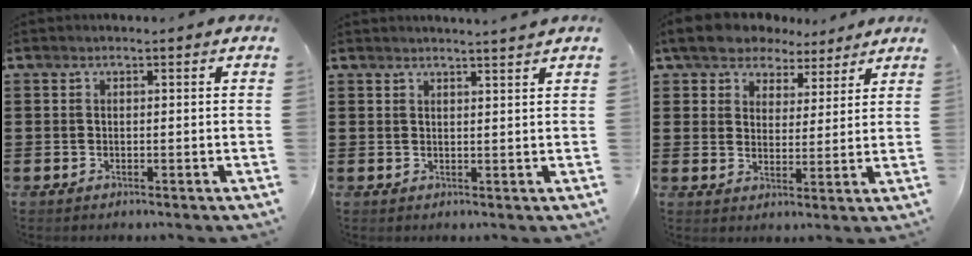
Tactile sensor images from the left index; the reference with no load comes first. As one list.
[{"total": 1.9, "force": [1.8, -0.4, 0.4], "torque": [-0.011, -0.002, 0.035]}, {"total": 6.4, "force": [5.6, 3.0, 0.9], "torque": [-0.052, -0.017, 0.102]}]